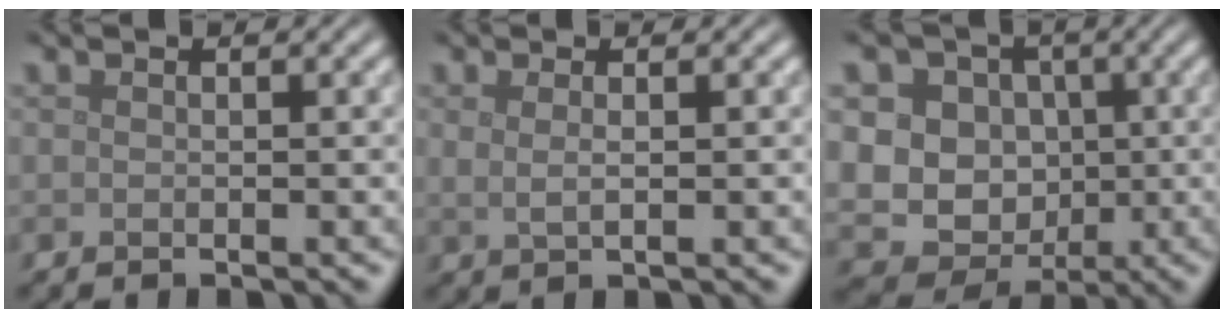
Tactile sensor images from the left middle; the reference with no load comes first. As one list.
[{"total": 1.6, "force": [0.5, 0.6, 1.4], "torque": [-0.021, -0.005, 0.006]}, {"total": 13.9, "force": [0.9, 12.8, 5.3], "torque": [-0.113, 0.018, -0.002]}]